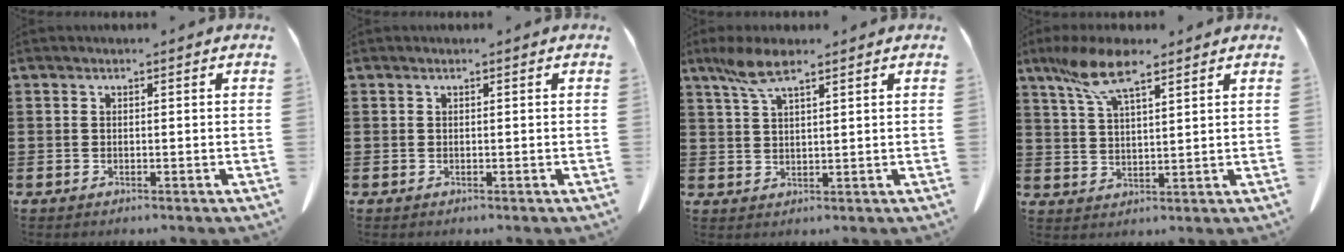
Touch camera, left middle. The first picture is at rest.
{"total": 0.0}
{"total": 5.6, "force": [3.7, 1.2, 4.0], "torque": [-0.087, 0.000, 0.068]}
{"total": 8.5, "force": [5.8, 2.2, 5.8], "torque": [-0.136, -0.006, 0.103]}